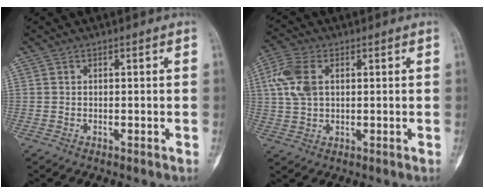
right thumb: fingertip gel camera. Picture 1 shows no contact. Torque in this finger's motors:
{"motor_torque": [-0.96, 0.21, 0.28, 0.49, 0.02]}